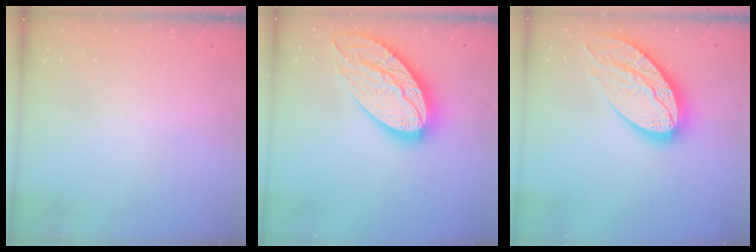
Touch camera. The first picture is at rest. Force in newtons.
{"total": 21.4, "press": 21.3, "slide": 1.8}
{"total": 18.1, "press": 18.1, "slide": 1.2}